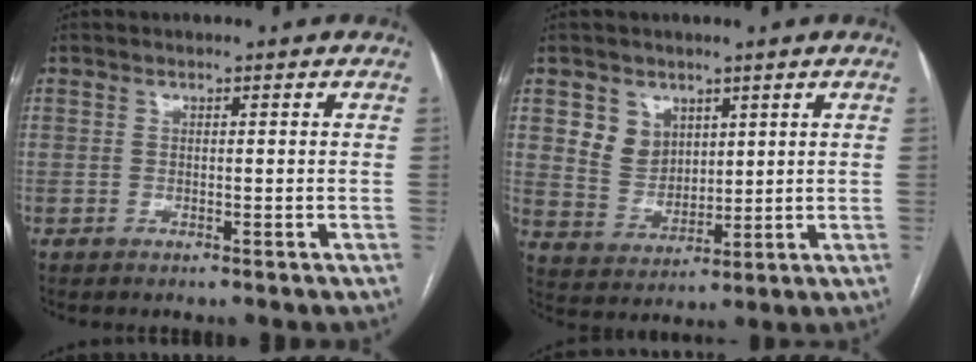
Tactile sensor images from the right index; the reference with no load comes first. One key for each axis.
{"total": 6.3, "fx": 3.1, "fy": 5.1, "fz": 1.9, "tx": -0.044, "ty": 0.007, "tz": 0.068}